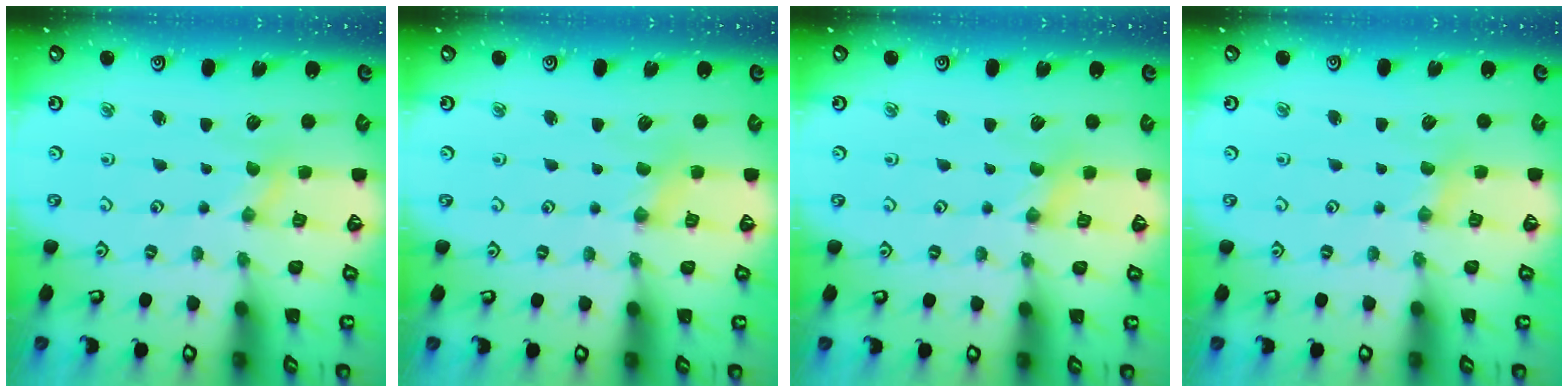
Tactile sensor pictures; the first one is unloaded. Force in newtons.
{"total": 1.4, "press": 1.3, "slide": 0.3}
{"total": 0.0}
{"total": 1.7, "press": 1.7, "slide": 0.2}